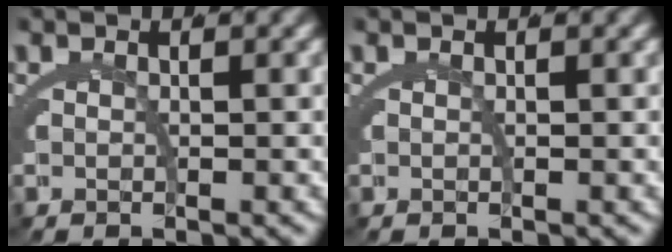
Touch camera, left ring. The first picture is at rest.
{"total": 0.0}